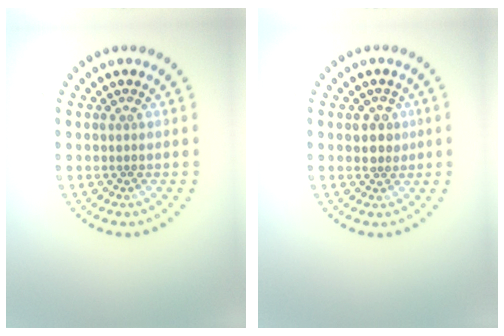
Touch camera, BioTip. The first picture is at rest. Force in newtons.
{"total": 1.8, "press": 1.7, "slide": 0.6}